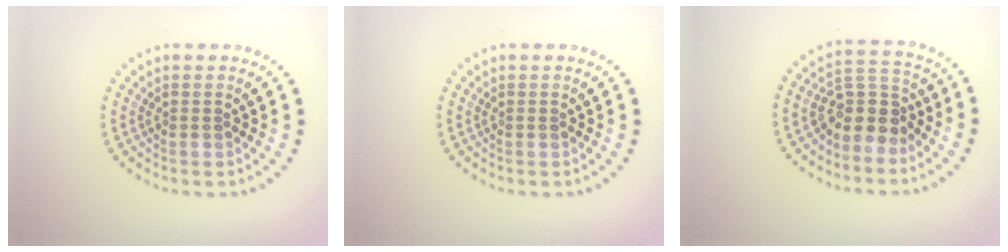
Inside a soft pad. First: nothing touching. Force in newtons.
{"total": 0.0}
{"total": 3.8, "press": 3.4, "slide": 1.8}